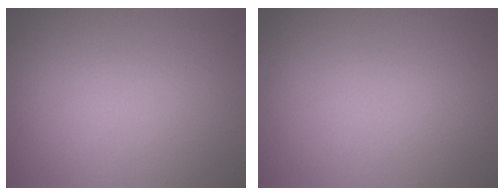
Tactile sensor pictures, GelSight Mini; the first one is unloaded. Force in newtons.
{"total": 0.0}